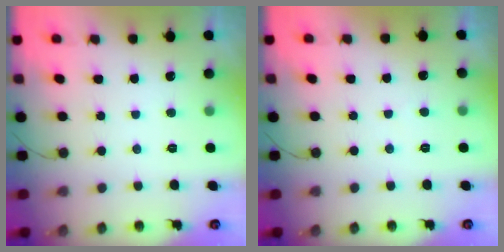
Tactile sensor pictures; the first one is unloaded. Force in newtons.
{"total": 2.6, "press": 2.6, "slide": 0.3}